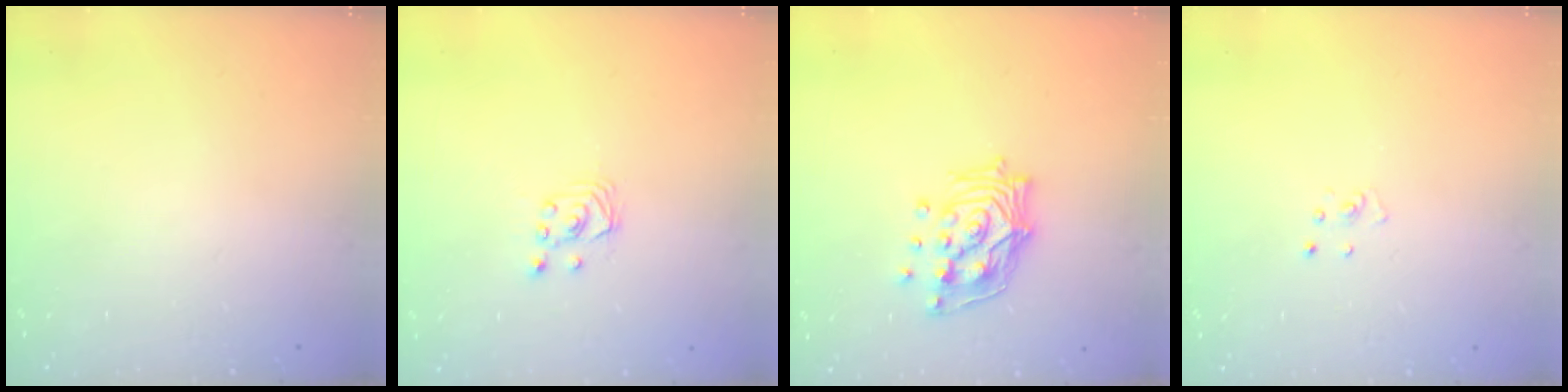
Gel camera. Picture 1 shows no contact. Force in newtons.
{"total": 2.6, "press": 2.6, "slide": 0.3}
{"total": 14.1, "press": 14.0, "slide": 1.8}
{"total": 2.3, "press": 2.3, "slide": 0.2}